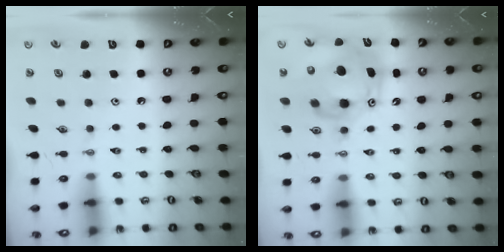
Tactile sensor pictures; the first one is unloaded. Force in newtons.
{"total": 13.9, "press": 13.6, "slide": 2.7}